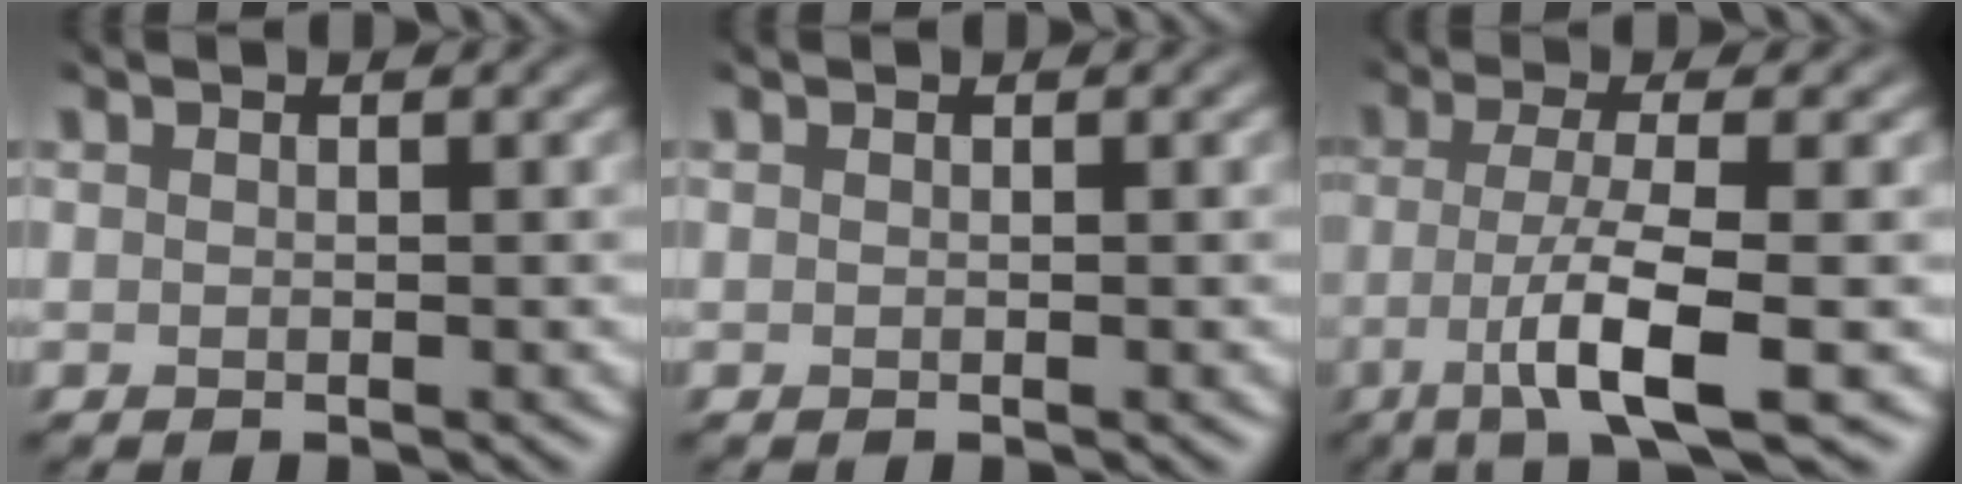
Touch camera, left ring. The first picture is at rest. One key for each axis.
{"total": 0.0}
{"total": 6.7, "fx": -2.6, "fy": 1.1, "fz": 6.0, "tx": -0.102, "ty": -0.013, "tz": -0.040}